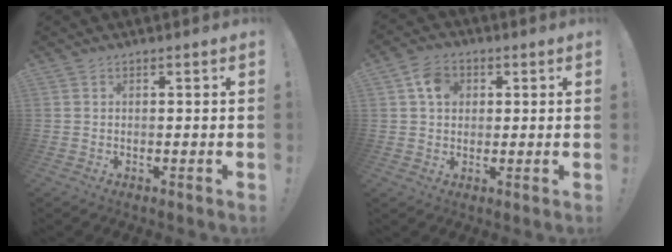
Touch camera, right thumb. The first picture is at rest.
{"total": 7.5, "force": [2.4, 6.0, 3.7], "torque": [-0.053, 0.002, 0.045]}